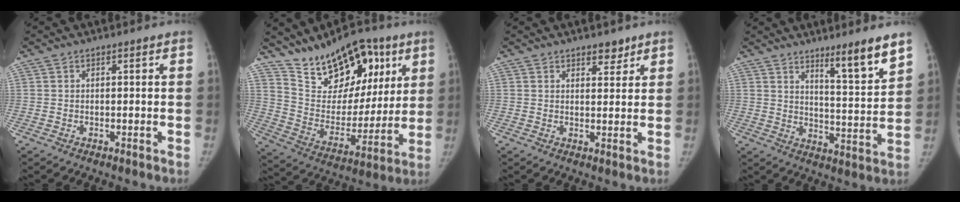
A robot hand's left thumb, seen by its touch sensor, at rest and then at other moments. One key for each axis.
{"total": 20.8, "fx": 12.4, "fy": 11.9, "fz": 11.8, "tx": -0.136, "ty": -0.046, "tz": 0.213}
{"total": 3.1, "fx": 2.3, "fy": 1.5, "fz": 1.3, "tx": -0.001, "ty": -0.015, "tz": 0.034}
{"total": 9.8, "fx": 7.1, "fy": 0.7, "fz": 6.8, "tx": -0.092, "ty": -0.064, "tz": 0.112}